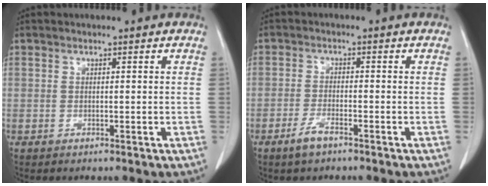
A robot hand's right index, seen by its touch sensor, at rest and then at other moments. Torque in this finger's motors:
{"motor_torque": [0.33, -0.32, 0.11, 0.04]}